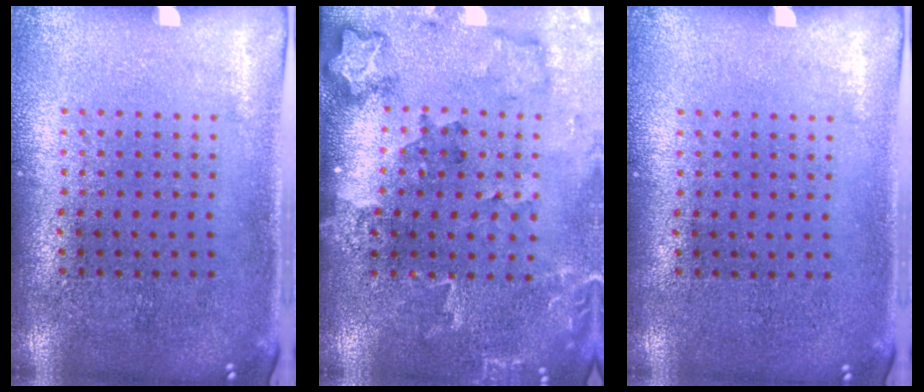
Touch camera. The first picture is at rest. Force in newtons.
{"total": 1.8, "press": 1.7, "slide": 0.4}
{"total": 0.0}